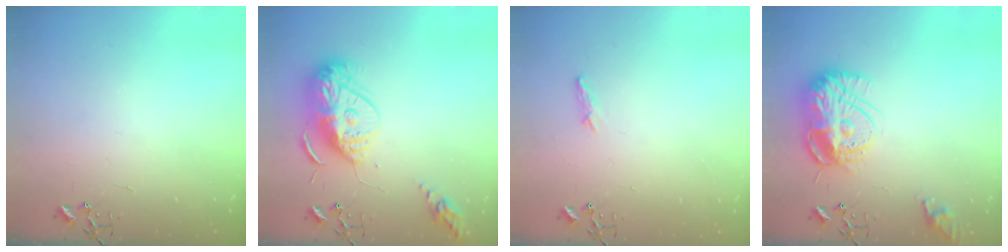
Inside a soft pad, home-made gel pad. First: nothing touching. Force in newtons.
{"total": 14.7, "press": 14.6, "slide": 1.3}
{"total": 5.9, "press": 5.8, "slide": 0.7}
{"total": 15.8, "press": 15.7, "slide": 1.4}